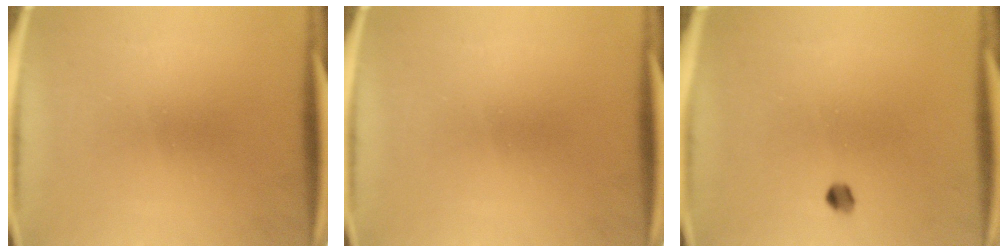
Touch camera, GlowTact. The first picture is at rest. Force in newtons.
{"total": 0.0}
{"total": 1.7}